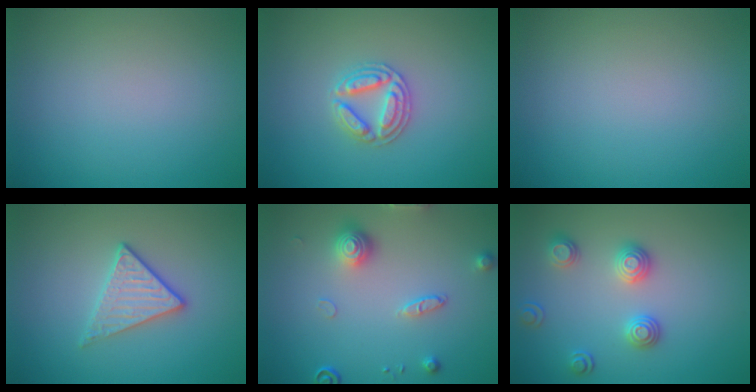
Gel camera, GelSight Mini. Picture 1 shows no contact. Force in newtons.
{"total": 2.8, "press": 2.7, "slide": 0.5}
{"total": 0.0}
{"total": 2.7, "press": 2.4, "slide": 1.2}
{"total": 3.0, "press": 2.8, "slide": 1.1}
{"total": 2.7, "press": 2.6, "slide": 0.9}